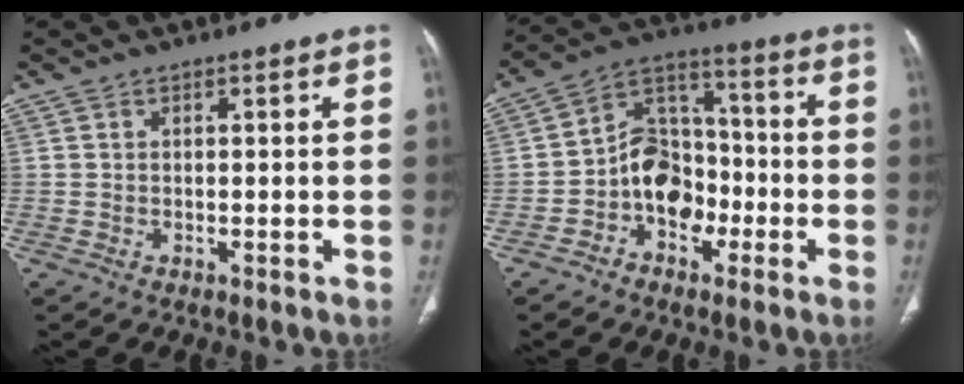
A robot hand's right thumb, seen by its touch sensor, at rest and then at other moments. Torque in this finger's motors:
{"motor_torque": [2.66, 2.35, 1.23, -0.77, 0.07]}